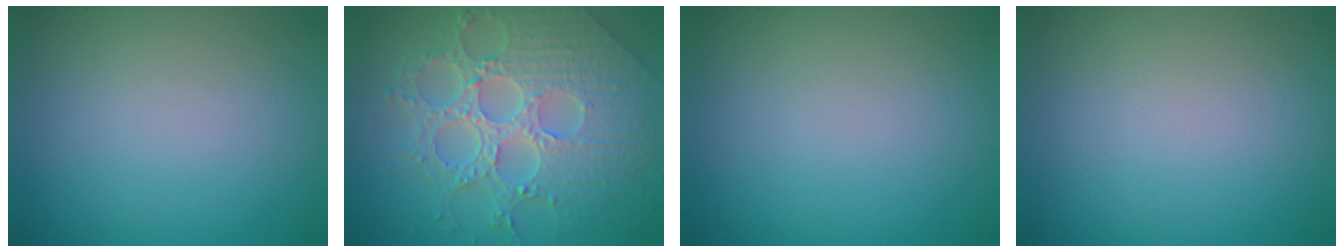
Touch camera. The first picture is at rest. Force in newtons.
{"total": 8.7, "press": 6.3, "slide": 5.9}
{"total": 0.0}
{"total": 0.0}